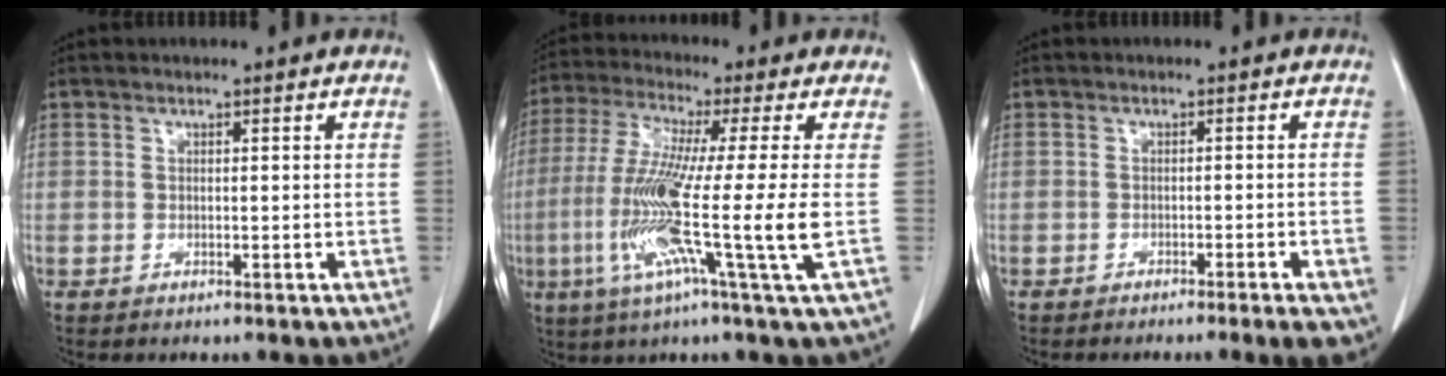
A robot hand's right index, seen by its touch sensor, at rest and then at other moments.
{"total": 14.6, "force": [-2.8, -1.8, 14.2], "torque": [-0.279, -0.031, -0.064]}
{"total": 6.2, "force": [-4.0, 0.6, 4.7], "torque": [-0.041, -0.008, -0.053]}